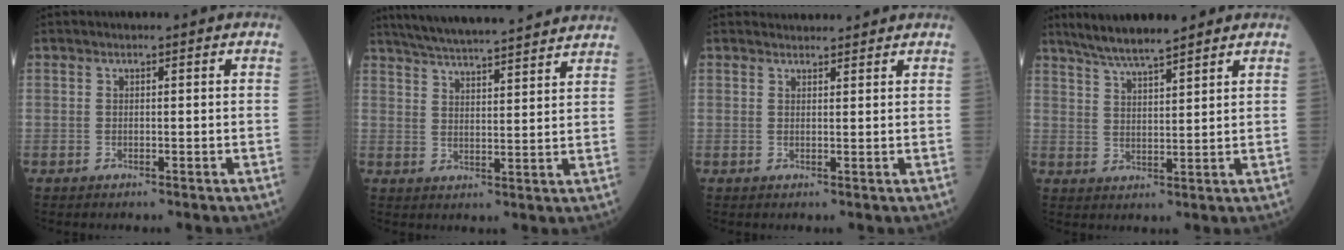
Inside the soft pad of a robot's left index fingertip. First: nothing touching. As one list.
[{"total": 18.0, "force": [16.4, 0.5, 7.3], "torque": [-0.132, 0.025, 0.236]}, {"total": 3.0, "force": [2.9, 0.3, 0.2], "torque": [-0.010, 0.022, 0.046]}, {"total": 8.2, "force": [7.0, 0.6, 4.3], "torque": [-0.076, 0.020, 0.123]}]